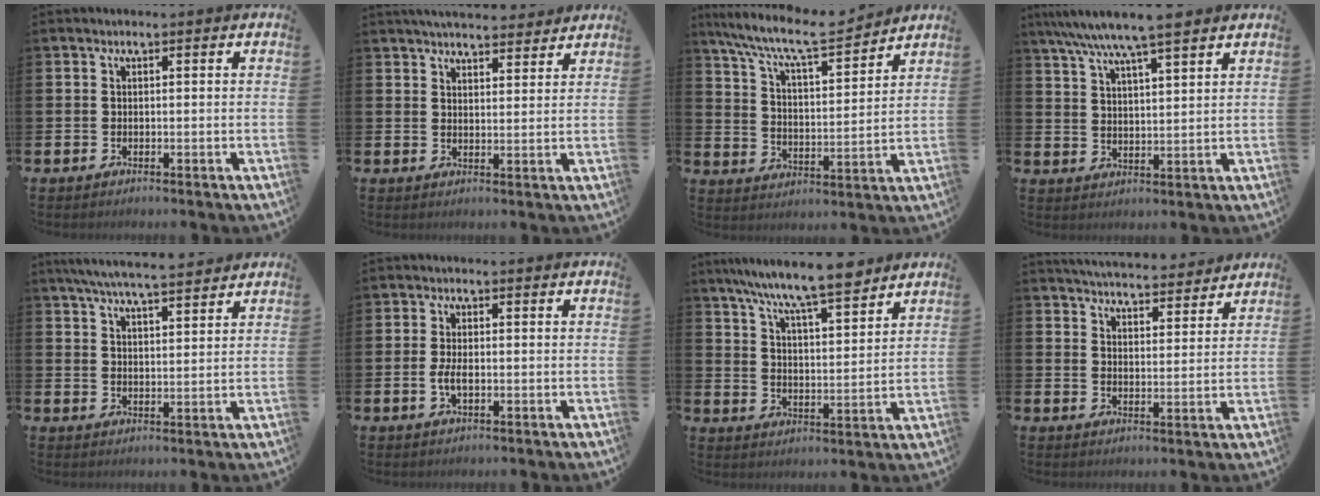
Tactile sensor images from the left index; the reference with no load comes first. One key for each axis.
{"total": 4.6, "fx": 4.6, "fy": 0.6, "fz": 0.5, "tx": -0.007, "ty": -0.026, "tz": 0.080}
{"total": 9.8, "fx": 8.8, "fy": 1.6, "fz": 3.9, "tx": -0.100, "ty": -0.057, "tz": 0.152}
{"total": 7.8, "fx": 7.0, "fy": 0.7, "fz": 3.4, "tx": -0.079, "ty": -0.027, "tz": 0.124}
{"total": 6.3, "fx": 6.0, "fy": 0.4, "fz": 1.9, "tx": -0.046, "ty": -0.028, "tz": 0.106}
{"total": 2.6, "fx": -0.5, "fy": 1.2, "fz": 2.2, "tx": -0.038, "ty": 0.001, "tz": -0.011}
{"total": 9.1, "fx": 8.3, "fy": 0.6, "fz": 3.7, "tx": -0.090, "ty": -0.045, "tz": 0.147}
{"total": 5.2, "fx": 5.1, "fy": 0.5, "fz": 0.2, "tx": -0.015, "ty": -0.039, "tz": 0.089}